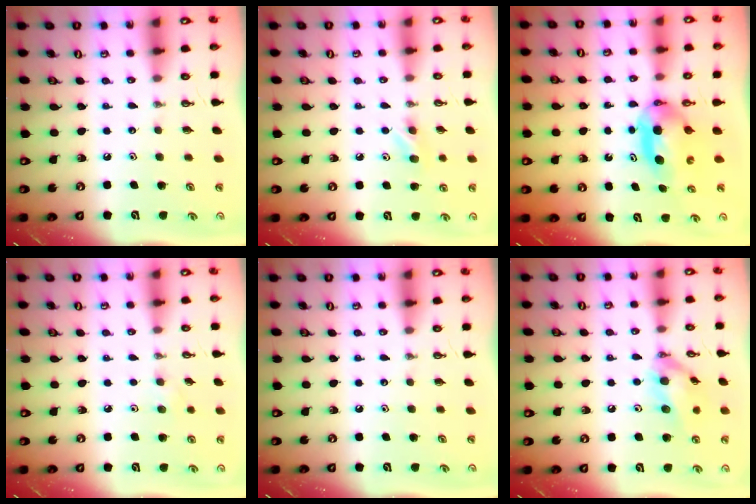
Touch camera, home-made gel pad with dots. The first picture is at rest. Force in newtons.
{"total": 5.4, "press": 5.4, "slide": 0.5}
{"total": 6.4, "press": 5.7, "slide": 2.9}
{"total": 4.4, "press": 4.0, "slide": 1.9}
{"total": 0.0}
{"total": 13.1, "press": 13.0, "slide": 1.7}